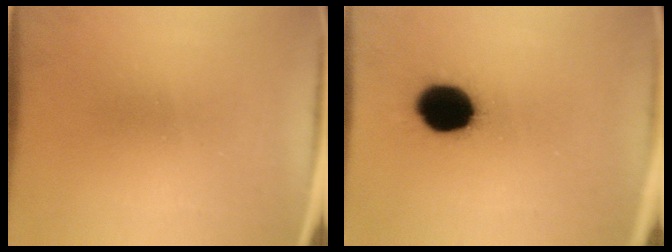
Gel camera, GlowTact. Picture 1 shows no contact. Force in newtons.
{"total": 14.5}